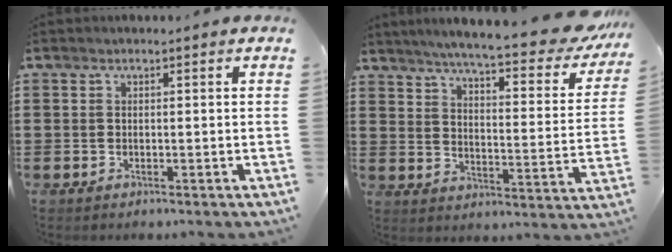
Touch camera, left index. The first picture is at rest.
{"total": 6.6, "force": [5.8, -0.4, 3.1], "torque": [-0.077, -0.046, 0.095]}